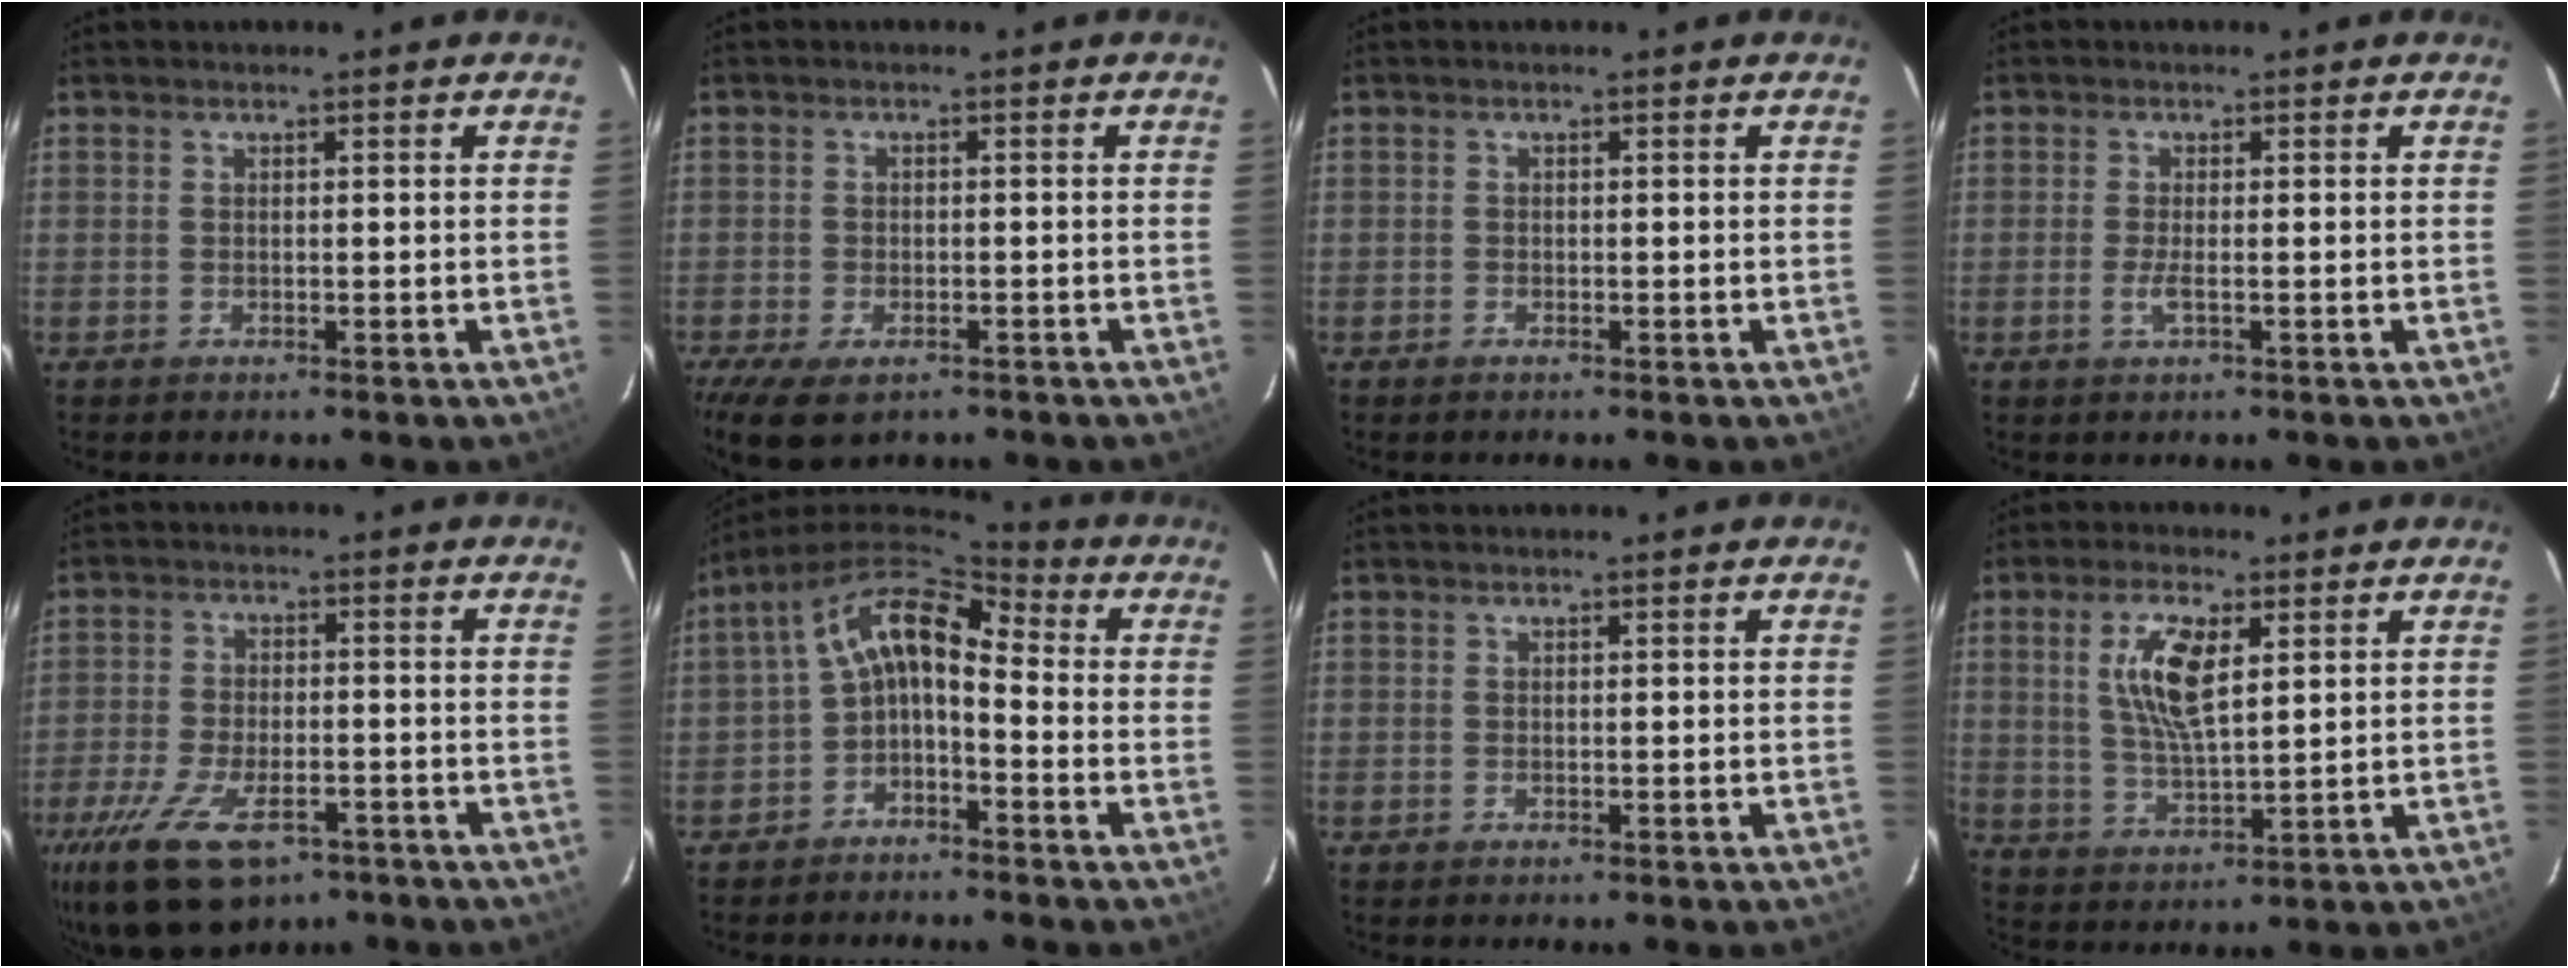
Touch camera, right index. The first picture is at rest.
{"total": 7.8, "force": [-5.1, 3.9, 4.5], "torque": [-0.104, -0.028, -0.084]}
{"total": 0.7, "force": [-0.6, 0.3, 0.0], "torque": [-0.001, -0.002, -0.012]}
{"total": 2.4, "force": [-0.7, 0.2, 2.2], "torque": [-0.045, -0.005, -0.014]}
{"total": 15.7, "force": [-9.8, 7.3, 9.9], "torque": [-0.216, -0.036, -0.164]}
{"total": 8.8, "force": [-1.7, 4.8, 7.2], "torque": [-0.149, 0.026, -0.043]}
{"total": 0.0}
{"total": 9.1, "force": [3.0, 3.0, 8.0], "torque": [-0.158, 0.003, 0.060]}